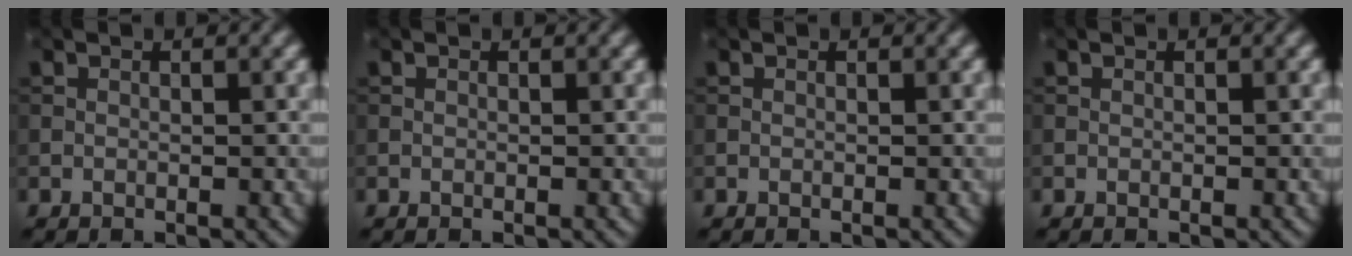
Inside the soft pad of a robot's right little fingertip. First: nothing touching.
{"total": 0.0}
{"total": 0.0}
{"total": 0.0}